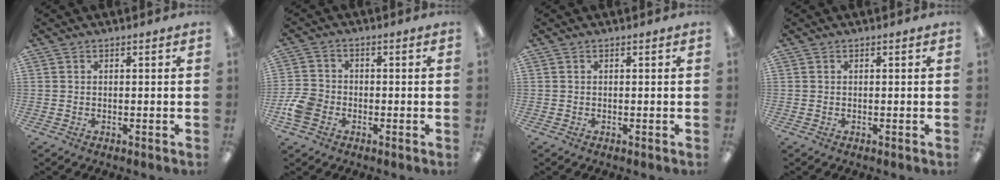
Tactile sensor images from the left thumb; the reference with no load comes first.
{"total": 6.3, "force": [-2.3, 4.9, 3.2], "torque": [-0.067, 0.015, -0.041]}
{"total": 0.0}
{"total": 0.0}